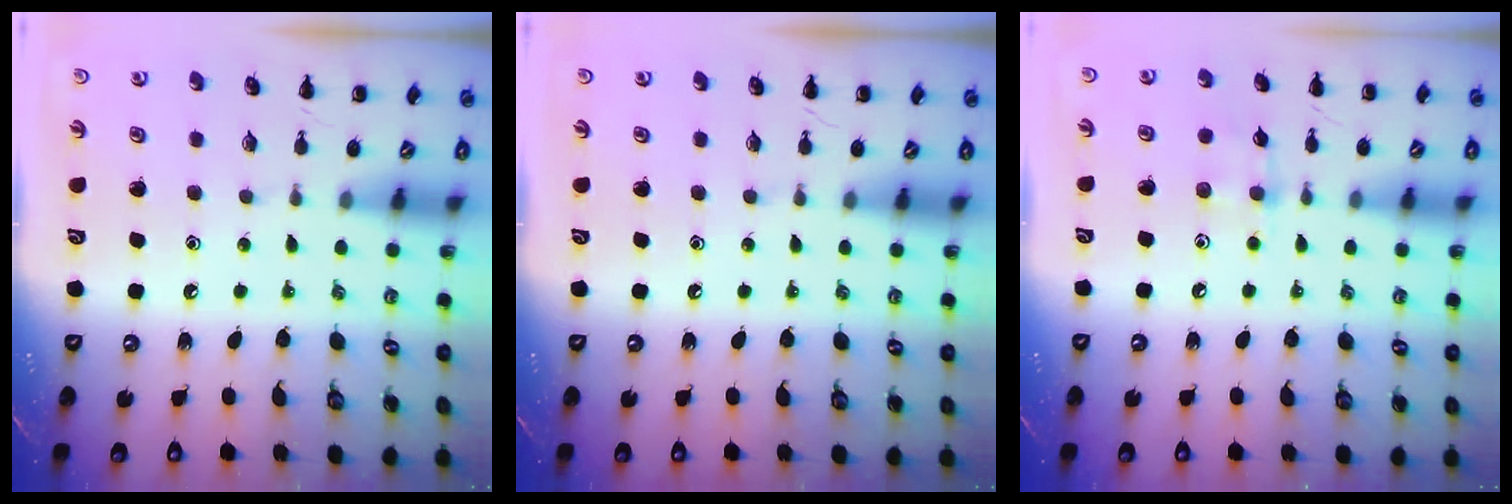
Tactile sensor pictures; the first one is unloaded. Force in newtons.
{"total": 0.0}
{"total": 4.8, "press": 4.6, "slide": 1.4}